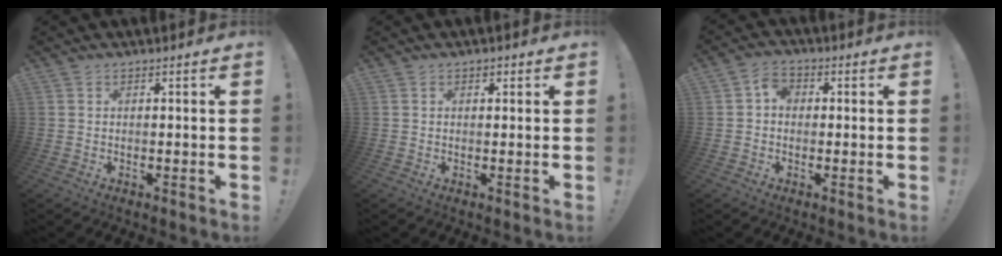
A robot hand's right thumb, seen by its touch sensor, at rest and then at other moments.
{"total": 0.8, "force": [0.4, 0.7, 0.2], "torque": [-0.005, 0.003, 0.007]}
{"total": 4.4, "force": [-0.2, 3.4, 2.8], "torque": [-0.041, 0.009, -0.005]}